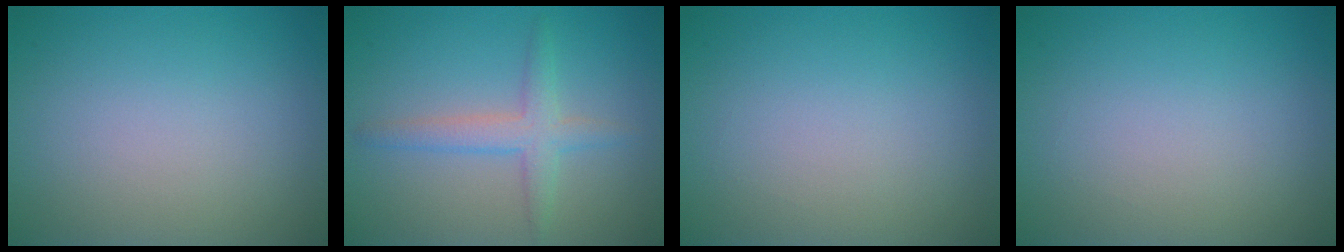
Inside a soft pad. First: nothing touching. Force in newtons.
{"total": 2.7, "press": 2.7, "slide": 0.2}
{"total": 0.0}
{"total": 0.0}